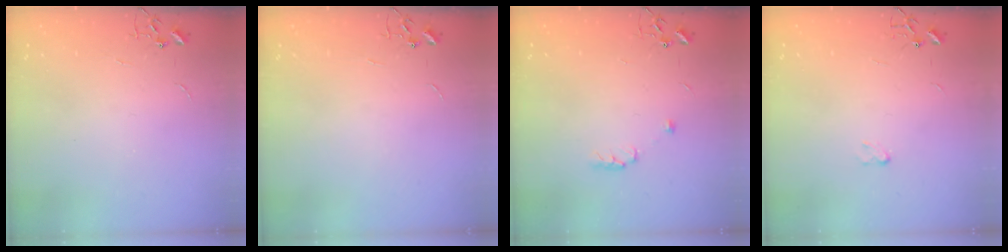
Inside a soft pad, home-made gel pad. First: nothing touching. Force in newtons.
{"total": 0.0}
{"total": 5.3, "press": 5.2, "slide": 0.8}
{"total": 3.4, "press": 3.4, "slide": 0.4}